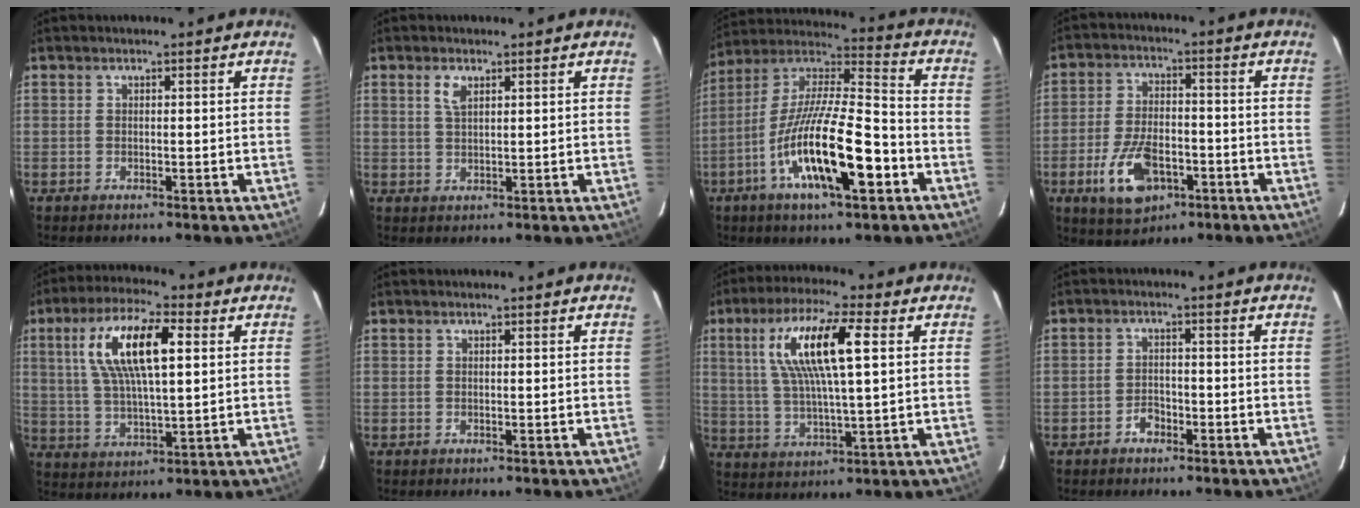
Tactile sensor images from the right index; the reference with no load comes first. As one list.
[{"total": 3.2, "force": [1.6, 1.2, 2.5], "torque": [-0.049, 0.002, 0.034]}, {"total": 19.9, "force": [-7.8, 5.0, 17.6], "torque": [-0.325, -0.018, -0.142]}, {"total": 11.5, "force": [-5.0, 6.2, 8.3], "torque": [-0.173, -0.001, -0.080]}, {"total": 14.2, "force": [4.2, 4.6, 12.8], "torque": [-0.242, 0.018, 0.078]}, {"total": 0.0}, {"total": 14.2, "force": [4.1, 3.1, 13.2], "torque": [-0.252, 0.014, 0.078]}, {"total": 2.7, "force": [-1.9, 1.6, 1.0], "torque": [-0.021, 0.008, -0.030]}]